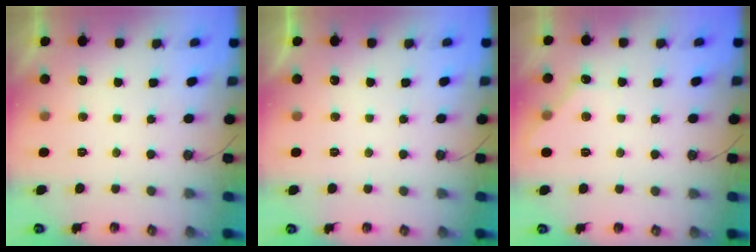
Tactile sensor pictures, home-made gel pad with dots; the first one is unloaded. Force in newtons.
{"total": 0.0}
{"total": 4.8, "press": 4.8, "slide": 0.6}